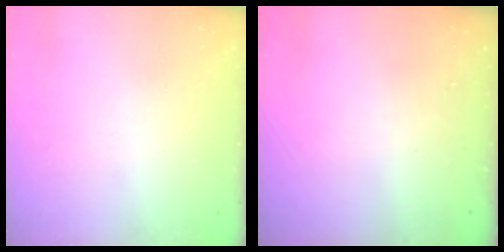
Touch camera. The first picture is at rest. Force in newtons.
{"total": 0.0}